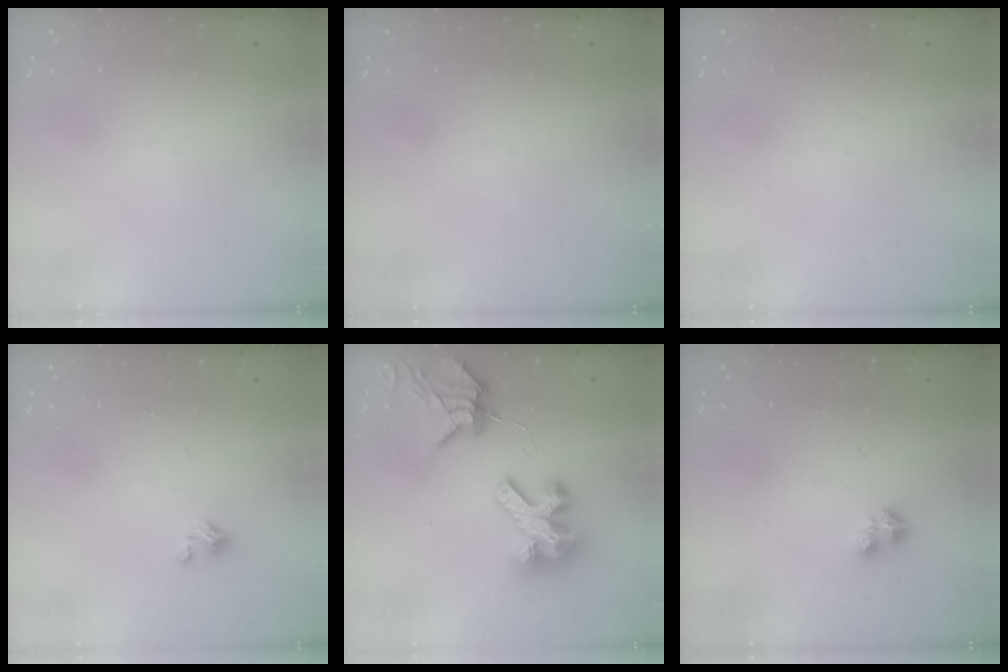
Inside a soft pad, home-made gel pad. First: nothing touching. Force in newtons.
{"total": 0.0}
{"total": 0.0}
{"total": 1.5, "press": 1.5, "slide": 0.1}
{"total": 11.8, "press": 11.7, "slide": 1.3}
{"total": 3.3, "press": 3.3, "slide": 0.4}